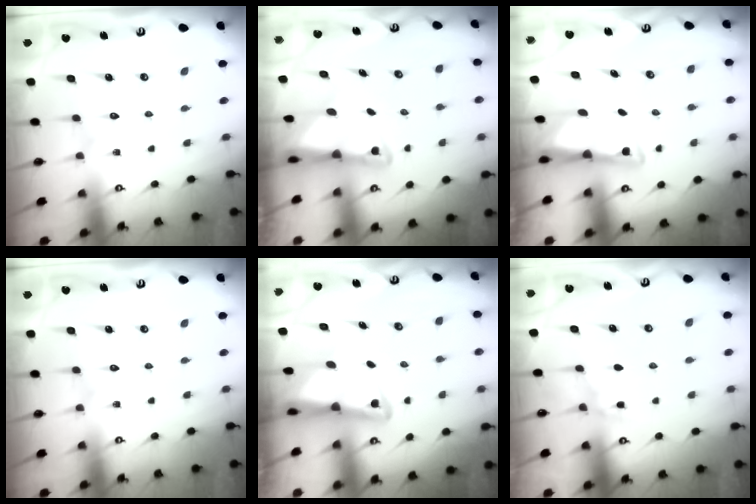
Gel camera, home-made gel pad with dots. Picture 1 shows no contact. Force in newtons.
{"total": 2.9, "press": 2.8, "slide": 0.6}
{"total": 2.9, "press": 2.9, "slide": 0.5}
{"total": 0.0}
{"total": 3.7, "press": 3.6, "slide": 0.9}
{"total": 4.0, "press": 3.9, "slide": 0.5}